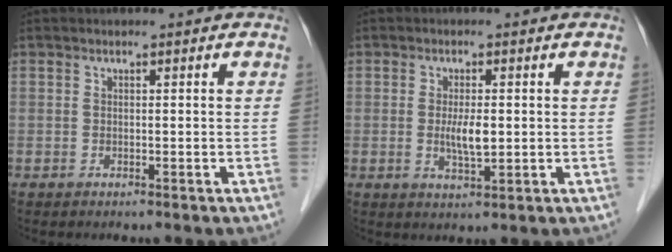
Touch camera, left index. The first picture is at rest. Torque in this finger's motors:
{"motor_torque": [0.52, 0.24, 0.12, 0.03]}